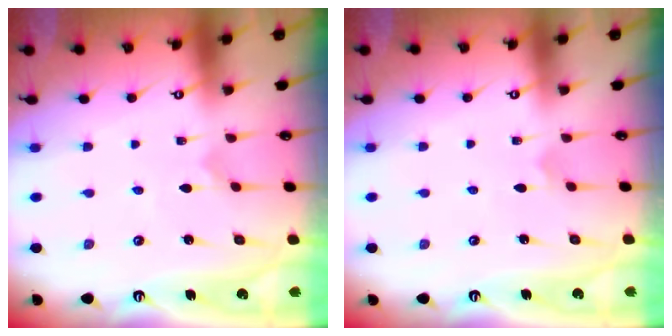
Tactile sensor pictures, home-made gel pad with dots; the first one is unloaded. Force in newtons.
{"total": 1.9, "press": 1.9, "slide": 0.1}